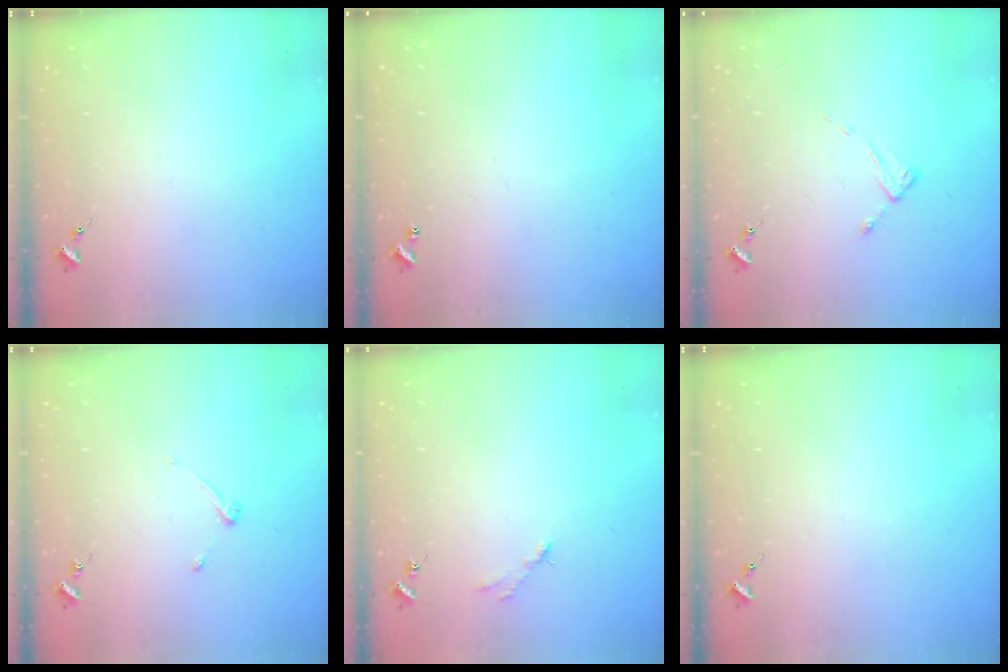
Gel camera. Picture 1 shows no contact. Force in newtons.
{"total": 1.0, "press": 1.0, "slide": 0.2}
{"total": 2.3, "press": 2.3, "slide": 0.3}
{"total": 3.3, "press": 3.3, "slide": 0.4}
{"total": 2.8, "press": 2.8, "slide": 0.4}
{"total": 0.0}